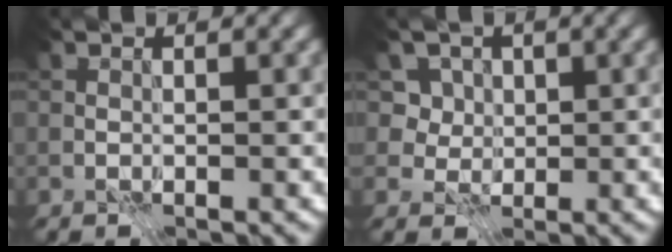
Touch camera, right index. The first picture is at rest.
{"total": 6.0, "force": [2.8, 4.8, 2.2], "torque": [-0.040, -0.002, 0.042]}